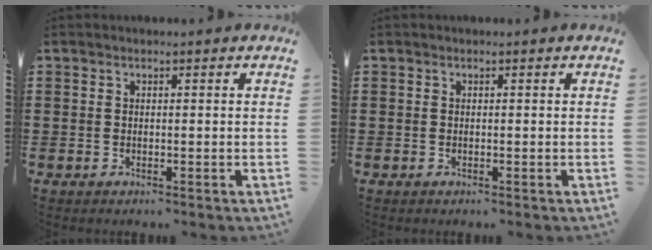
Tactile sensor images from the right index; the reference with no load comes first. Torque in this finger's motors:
{"motor_torque": [0.00, 0.00, 0.00, -0.01]}